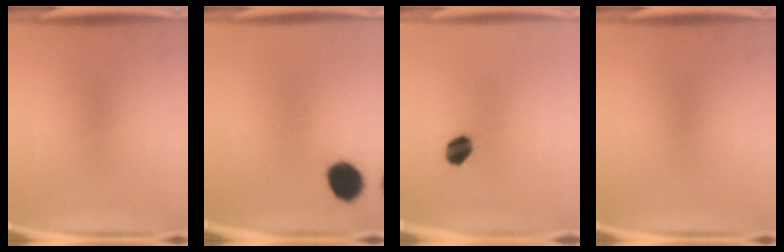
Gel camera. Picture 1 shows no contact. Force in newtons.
{"total": 8.8}
{"total": 6.1}
{"total": 0.0}